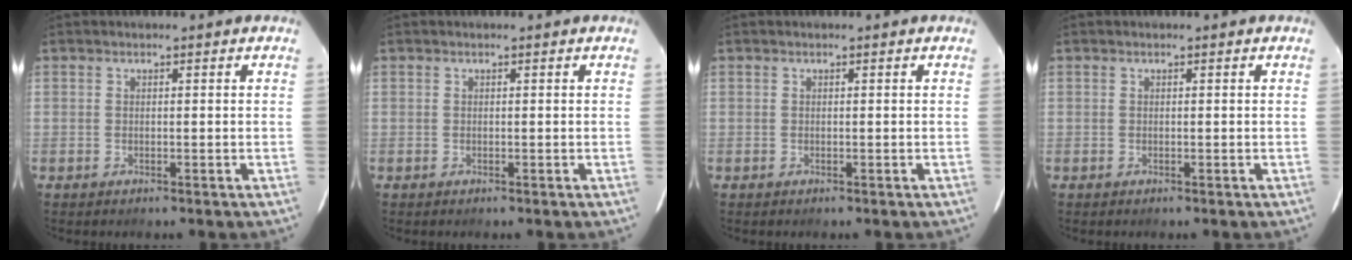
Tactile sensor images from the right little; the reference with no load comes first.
{"total": 0.0}
{"total": 0.0}
{"total": 0.0}